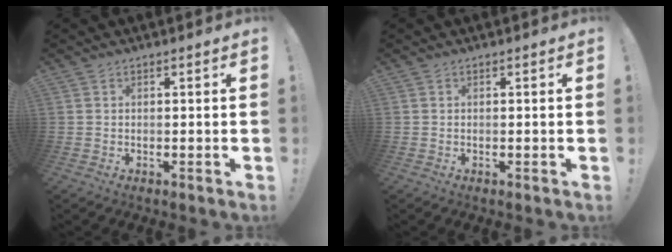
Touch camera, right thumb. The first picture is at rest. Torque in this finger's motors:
{"motor_torque": [-0.03, -0.20, 0.24, -0.32, 0.01]}